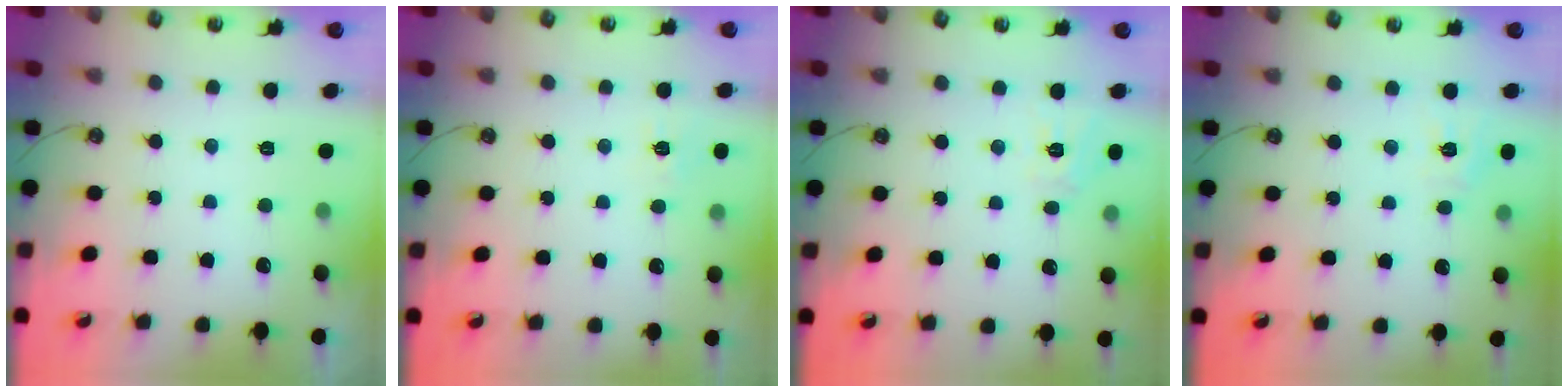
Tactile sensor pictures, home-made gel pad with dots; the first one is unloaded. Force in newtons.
{"total": 6.6, "press": 6.6, "slide": 0.5}
{"total": 8.8, "press": 8.7, "slide": 0.8}
{"total": 7.1, "press": 7.1, "slide": 0.6}